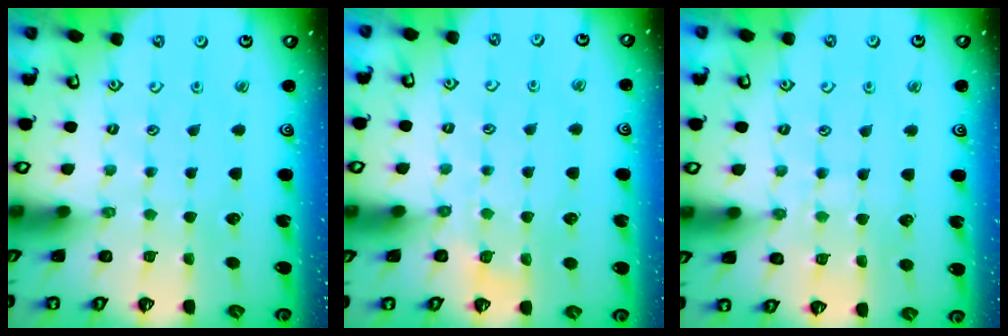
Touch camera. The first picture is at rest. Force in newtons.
{"total": 3.3, "press": 3.0, "slide": 1.5}
{"total": 7.6, "press": 7.6, "slide": 0.9}